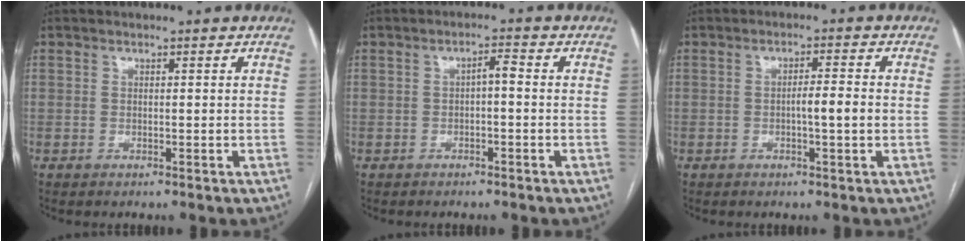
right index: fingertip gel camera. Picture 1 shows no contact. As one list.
[{"total": 2.1, "force": [-0.3, 0.5, 2.0], "torque": [-0.032, 0.009, -0.004]}, {"total": 3.5, "force": [-0.5, 0.1, 3.4], "torque": [-0.055, 0.001, -0.009]}]